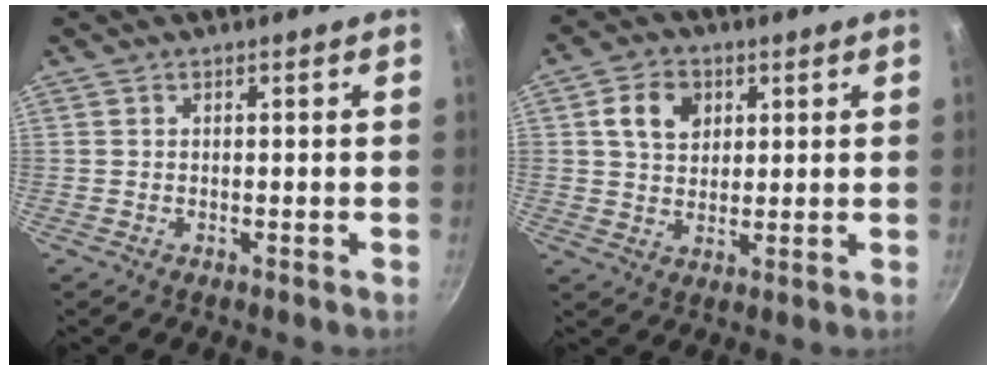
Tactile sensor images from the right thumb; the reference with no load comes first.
{"total": 7.5, "force": [2.5, 5.7, 4.2], "torque": [-0.054, 0.001, 0.039]}